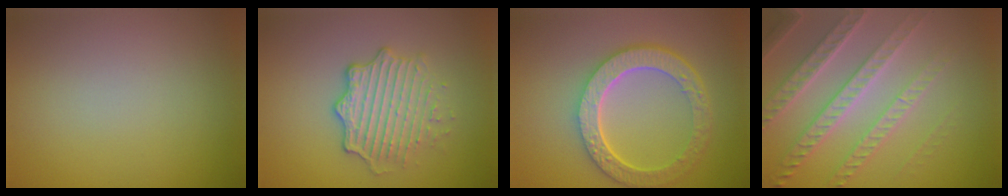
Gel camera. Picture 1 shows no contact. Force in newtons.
{"total": 4.8, "press": 3.5, "slide": 3.3}
{"total": 6.3, "press": 4.7, "slide": 4.2}
{"total": 6.6, "press": 4.7, "slide": 4.5}